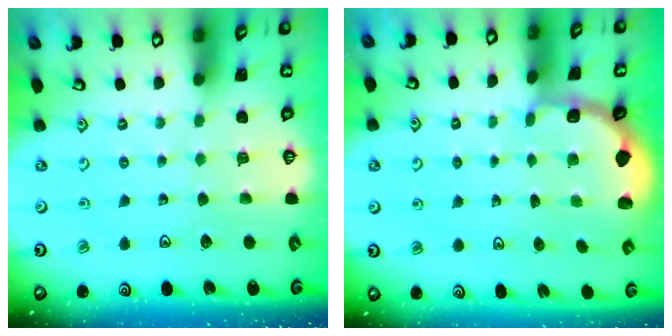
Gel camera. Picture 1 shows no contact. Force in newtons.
{"total": 1.8, "press": 1.6, "slide": 0.8}